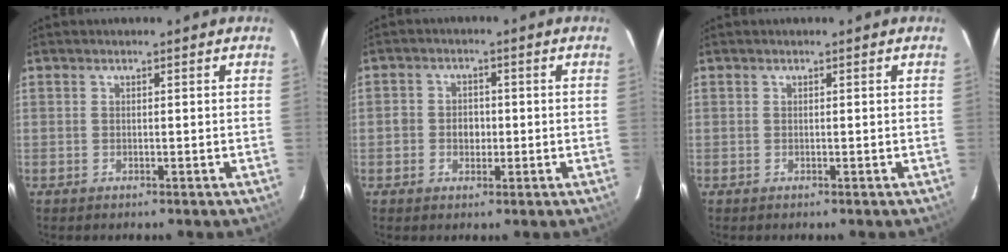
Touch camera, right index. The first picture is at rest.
{"total": 3.7, "force": [-0.9, 3.2, 1.5], "torque": [-0.030, 0.010, -0.015]}
{"total": 0.0}